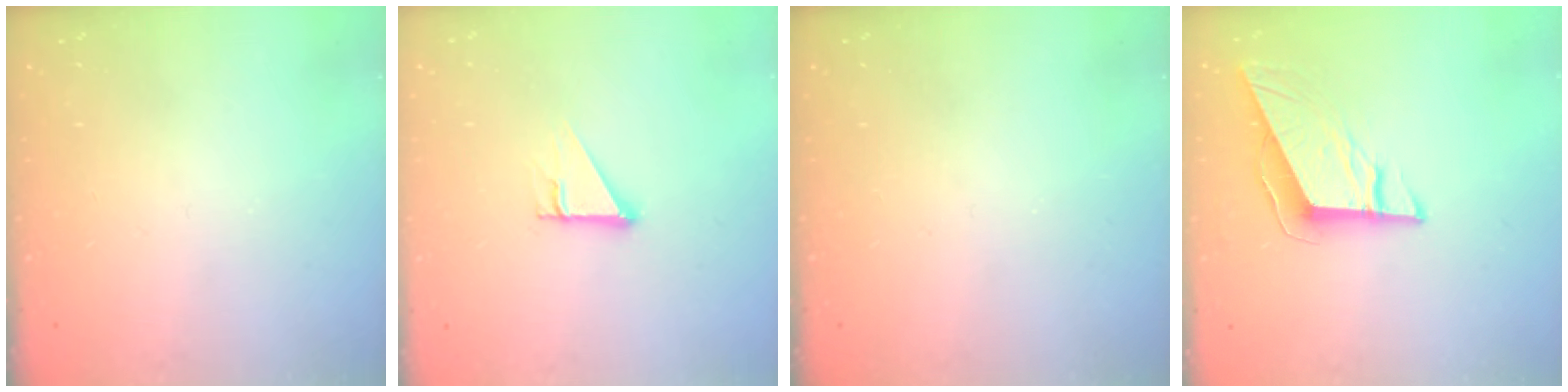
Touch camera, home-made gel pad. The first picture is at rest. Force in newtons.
{"total": 2.7, "press": 2.7, "slide": 0.0}
{"total": 0.0}
{"total": 9.6, "press": 9.5, "slide": 1.0}